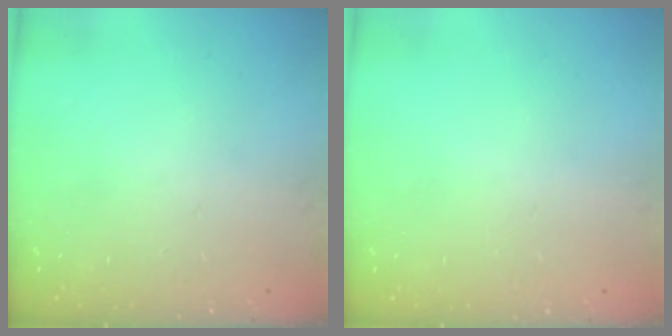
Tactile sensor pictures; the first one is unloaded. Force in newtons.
{"total": 0.6, "press": 0.6, "slide": 0.2}